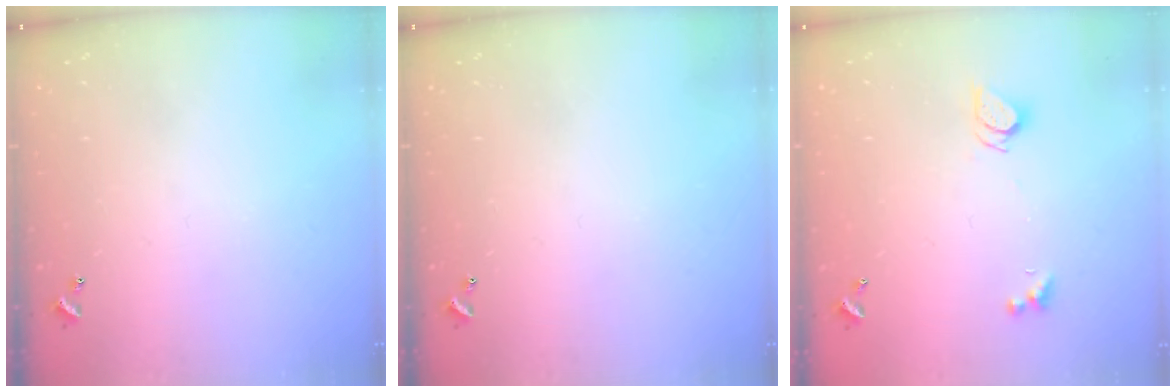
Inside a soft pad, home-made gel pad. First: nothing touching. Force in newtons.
{"total": 0.0}
{"total": 2.3, "press": 2.3, "slide": 0.2}